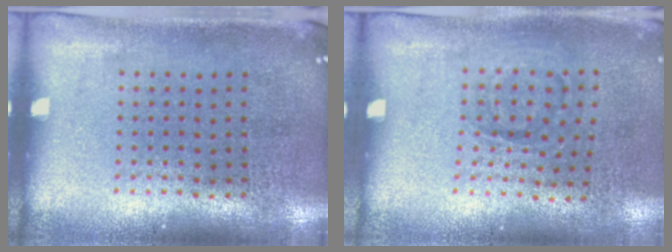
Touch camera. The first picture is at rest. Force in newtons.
{"total": 1.0, "press": 0.7, "slide": 0.7}